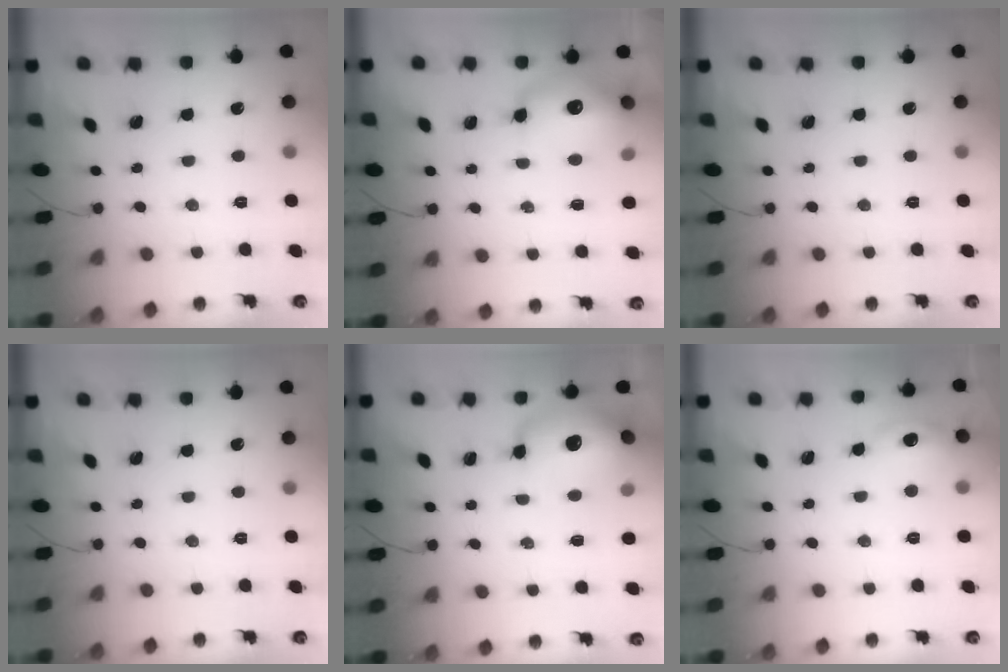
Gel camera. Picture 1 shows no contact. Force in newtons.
{"total": 13.9, "press": 13.5, "slide": 3.0}
{"total": 0.0}
{"total": 0.0}
{"total": 15.5, "press": 15.1, "slide": 3.7}
{"total": 10.9, "press": 7.6, "slide": 7.8}